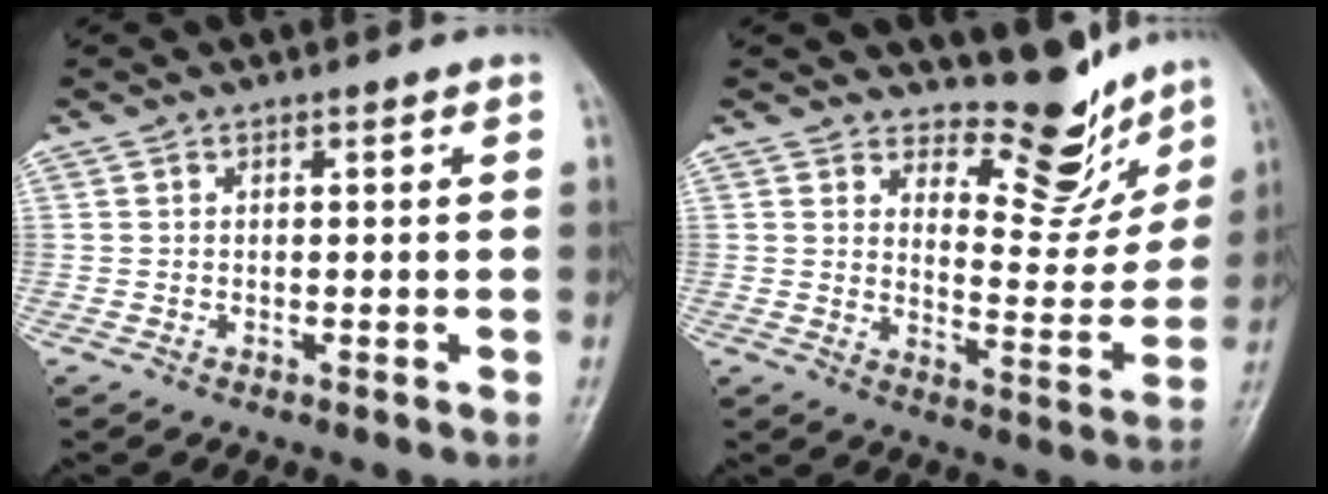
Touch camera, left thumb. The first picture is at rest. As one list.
[{"total": 10.8, "force": [9.4, 4.0, 3.5], "torque": [-0.011, -0.078, 0.140]}]